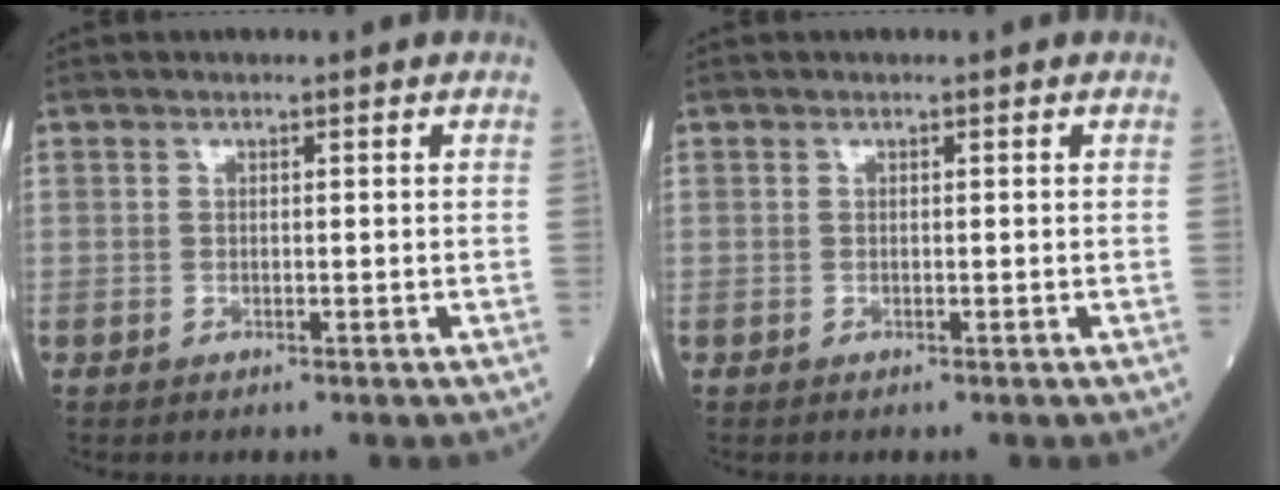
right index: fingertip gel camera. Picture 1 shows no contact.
{"total": 0.0}